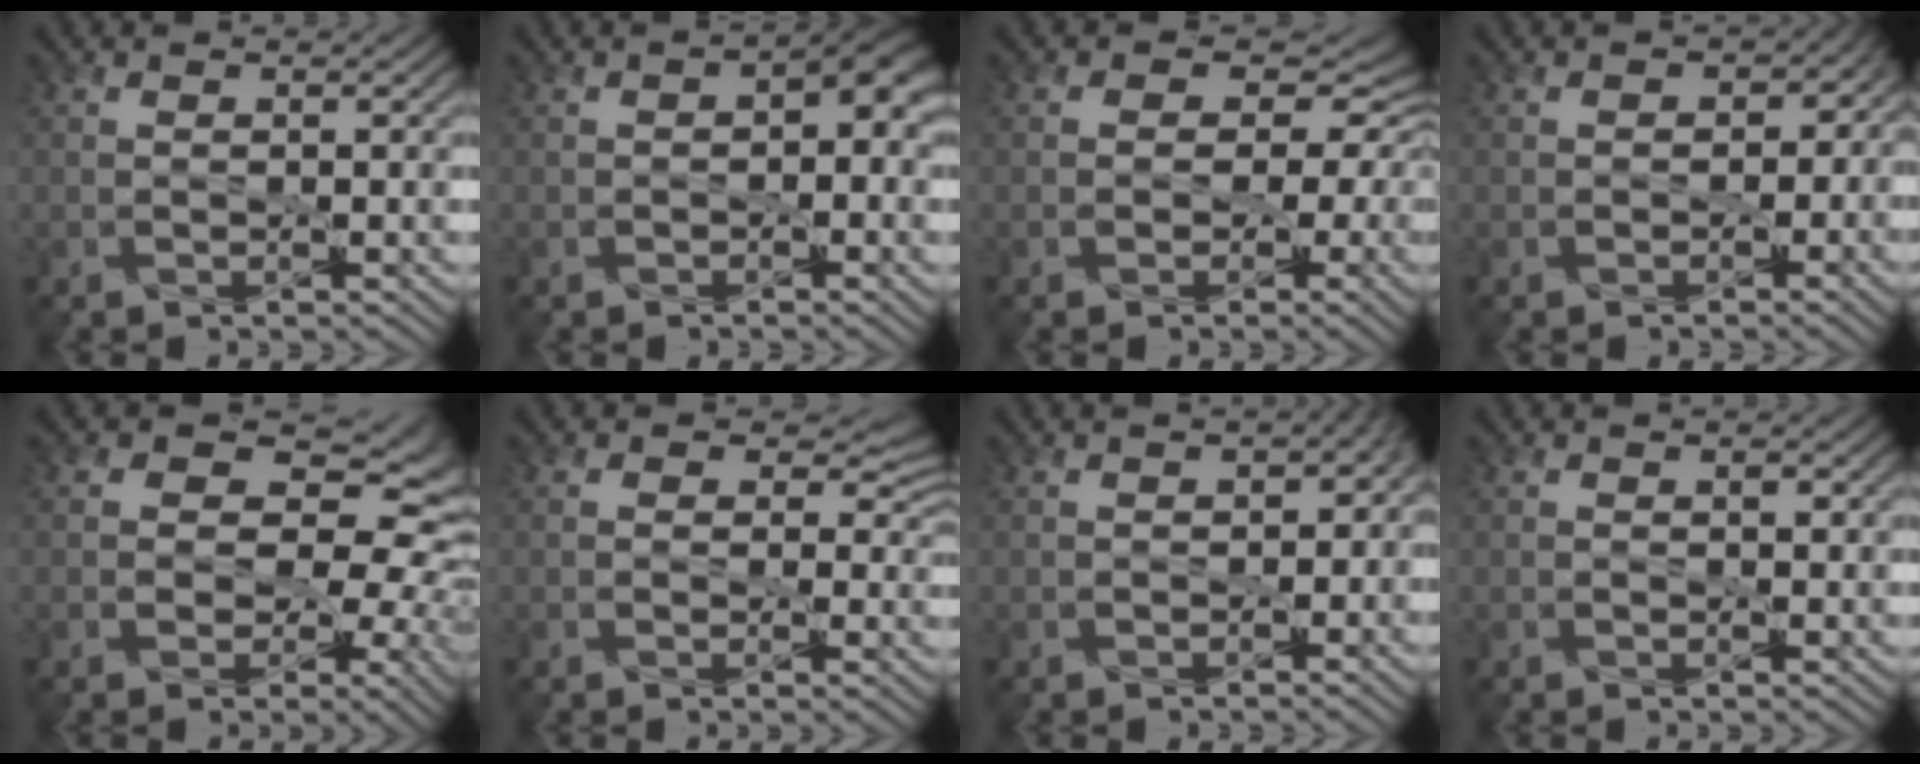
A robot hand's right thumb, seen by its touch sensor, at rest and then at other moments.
{"total": 3.7, "force": [-0.1, 2.3, 3.0], "torque": [-0.037, -0.002, -0.003]}
{"total": 6.3, "force": [0.0, 5.2, 3.5], "torque": [-0.032, 0.006, -0.015]}
{"total": 2.2, "force": [-0.6, 2.1, 0.7], "torque": [0.002, -0.005, -0.008]}
{"total": 13.7, "force": [1.8, 9.8, 9.4], "torque": [-0.118, 0.005, 0.017]}
{"total": 3.6, "force": [1.3, 2.8, 1.9], "torque": [-0.026, -0.010, 0.004]}
{"total": 2.5, "force": [-0.2, 1.9, 1.6], "torque": [-0.016, -0.009, -0.002]}
{"total": 0.7, "force": [0.3, 0.3, 0.5], "torque": [-0.003, -0.003, 0.003]}